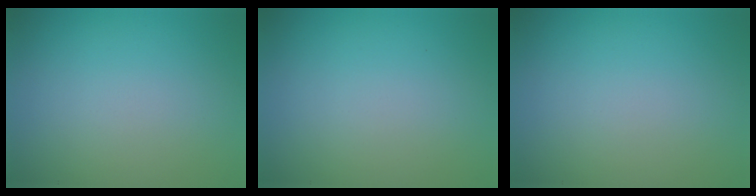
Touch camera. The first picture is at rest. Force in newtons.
{"total": 0.0}
{"total": 0.0}